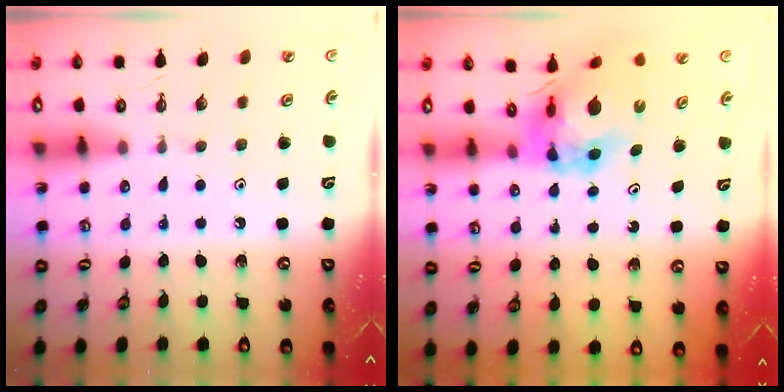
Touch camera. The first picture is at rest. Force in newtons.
{"total": 8.5, "press": 8.5, "slide": 1.0}